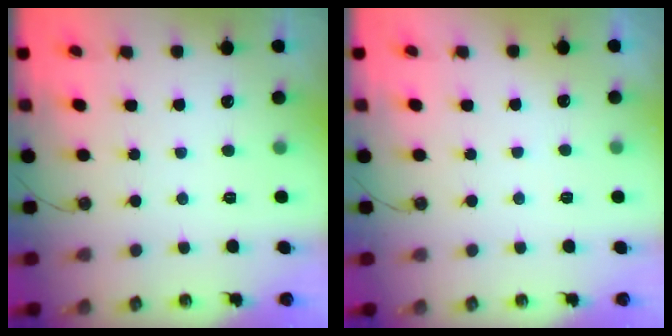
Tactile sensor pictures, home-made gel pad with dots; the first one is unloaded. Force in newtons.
{"total": 2.4, "press": 2.4, "slide": 0.4}